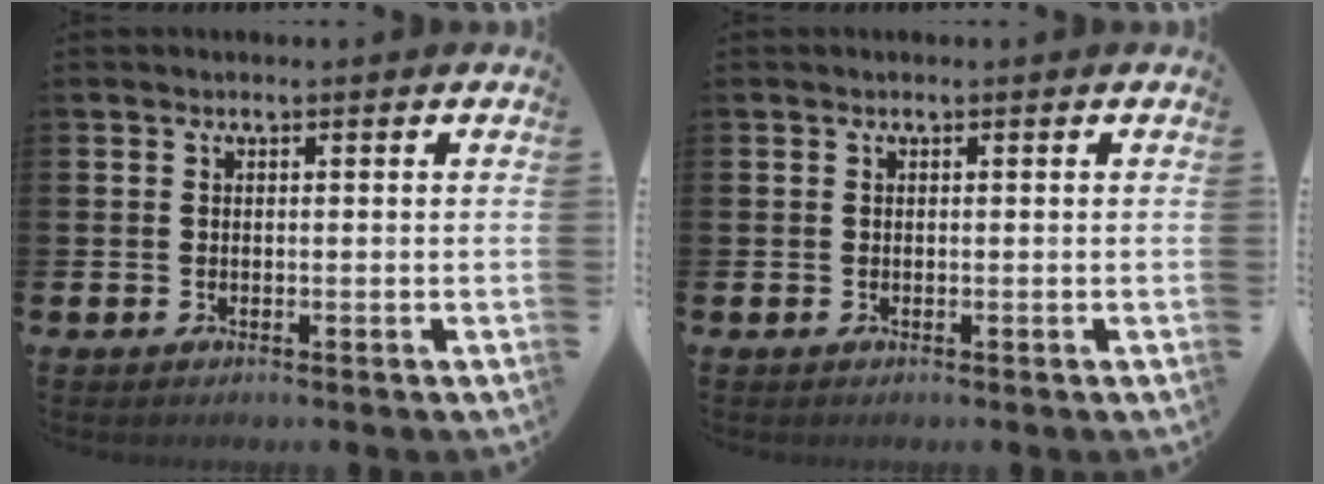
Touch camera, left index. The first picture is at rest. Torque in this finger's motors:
{"motor_torque": [0.00, 0.00, 0.00, 0.01]}